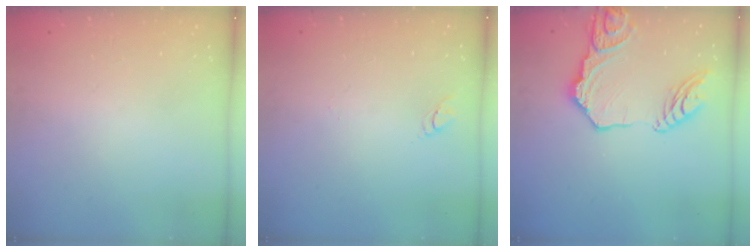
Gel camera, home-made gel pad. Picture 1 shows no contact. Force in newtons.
{"total": 2.9, "press": 2.8, "slide": 0.3}
{"total": 16.9, "press": 16.8, "slide": 1.9}